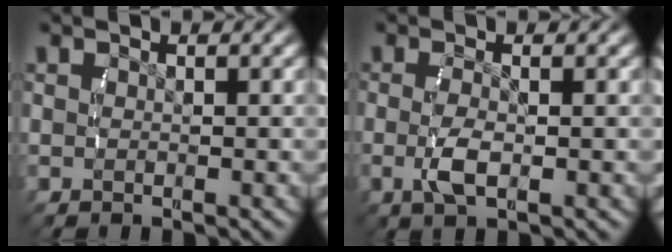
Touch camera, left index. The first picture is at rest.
{"total": 2.6, "force": [-0.7, 0.7, 2.4], "torque": [-0.060, -0.013, -0.003]}